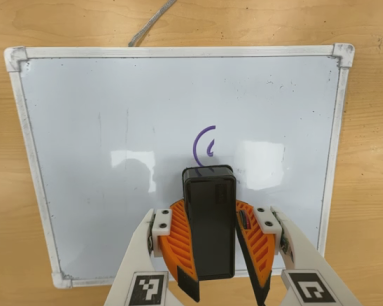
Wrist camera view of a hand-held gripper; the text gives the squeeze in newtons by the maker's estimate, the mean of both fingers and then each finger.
{"total": 11.6, "left": 11.8, "right": 11.4}